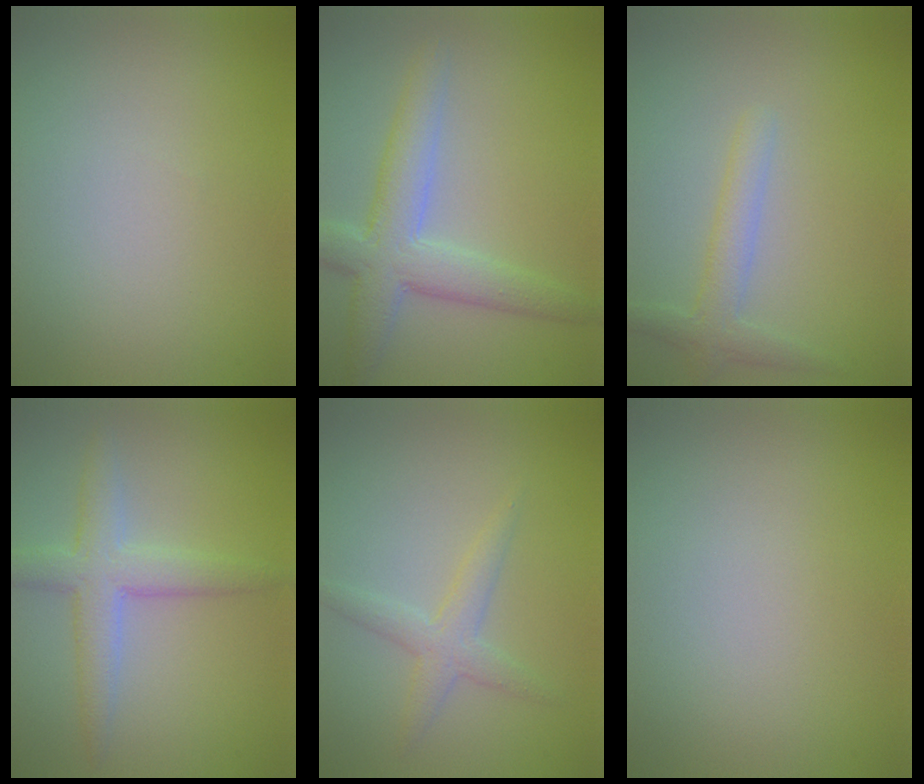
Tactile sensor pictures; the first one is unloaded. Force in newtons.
{"total": 5.2, "press": 5.2, "slide": 0.3}
{"total": 2.4, "press": 2.4, "slide": 0.1}
{"total": 3.9, "press": 3.9, "slide": 0.1}
{"total": 2.2, "press": 2.2, "slide": 0.1}
{"total": 0.0}